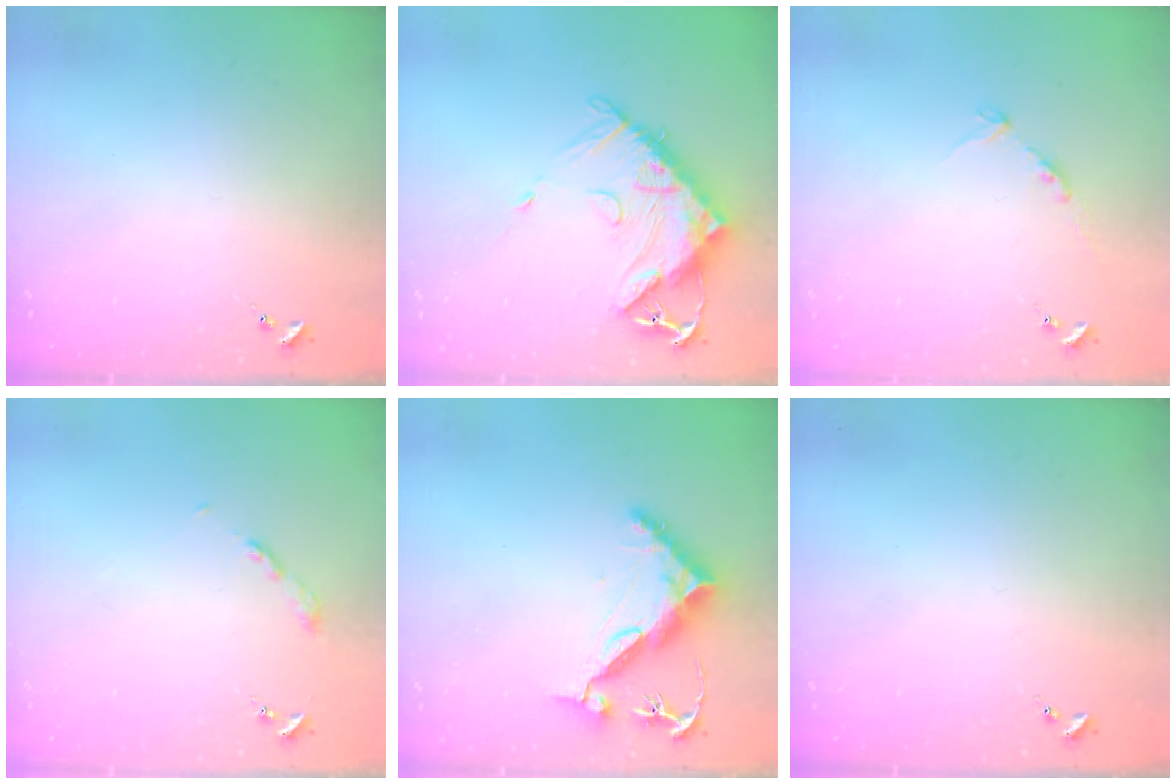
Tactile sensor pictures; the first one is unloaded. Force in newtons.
{"total": 14.5, "press": 14.4, "slide": 1.4}
{"total": 5.3, "press": 5.2, "slide": 0.7}
{"total": 2.7, "press": 2.6, "slide": 0.3}
{"total": 10.5, "press": 10.4, "slide": 1.1}
{"total": 0.0}